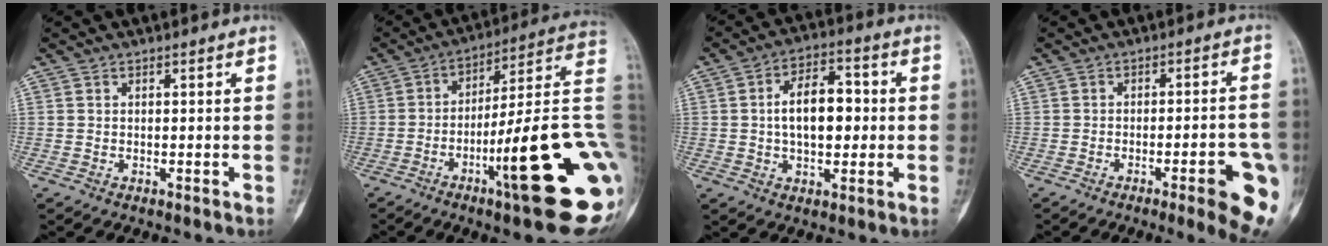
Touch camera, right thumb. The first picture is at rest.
{"total": 24.7, "force": [-7.2, 3.8, 23.3], "torque": [-0.262, 0.026, -0.103]}
{"total": 11.0, "force": [0.4, 6.3, 9.0], "torque": [-0.125, 0.018, 0.003]}
{"total": 11.5, "force": [-4.8, 2.2, 10.2], "torque": [-0.118, 0.016, -0.054]}